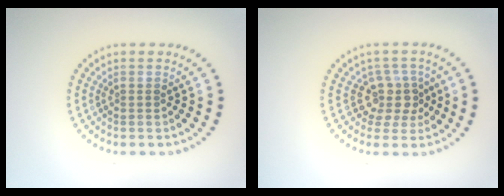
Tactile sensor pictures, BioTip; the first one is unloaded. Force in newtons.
{"total": 2.9, "press": 2.2, "slide": 1.9}